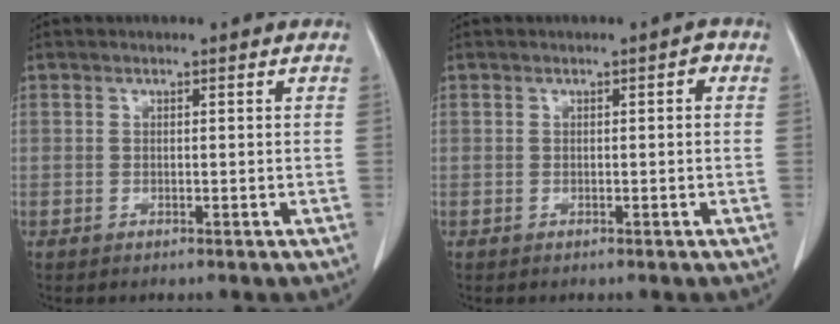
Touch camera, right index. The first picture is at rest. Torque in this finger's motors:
{"motor_torque": [-0.01, 0.05, 0.00, 0.00]}